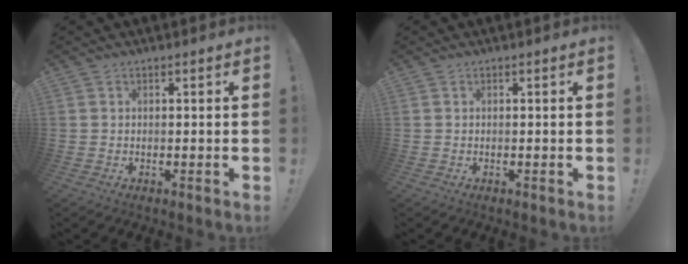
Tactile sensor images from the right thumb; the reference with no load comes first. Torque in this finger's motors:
{"motor_torque": [0.00, 0.00, -0.01, 0.00, 0.01]}